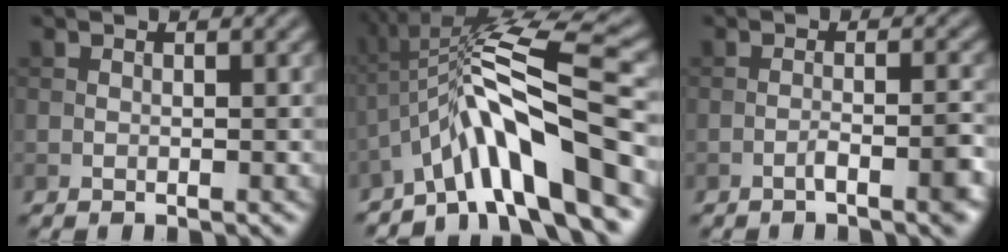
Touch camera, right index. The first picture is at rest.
{"total": 10.5, "force": [-4.3, 1.7, 9.4], "torque": [-0.145, 0.022, -0.078]}
{"total": 2.8, "force": [-1.5, 0.6, 2.3], "torque": [-0.033, 0.008, -0.029]}